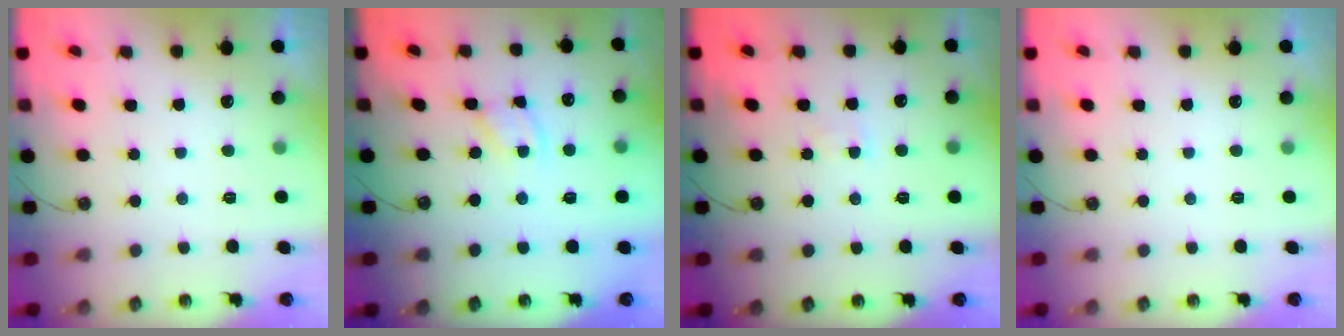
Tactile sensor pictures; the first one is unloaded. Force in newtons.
{"total": 2.6, "press": 2.6, "slide": 0.1}
{"total": 1.7, "press": 1.7, "slide": 0.3}
{"total": 0.0}